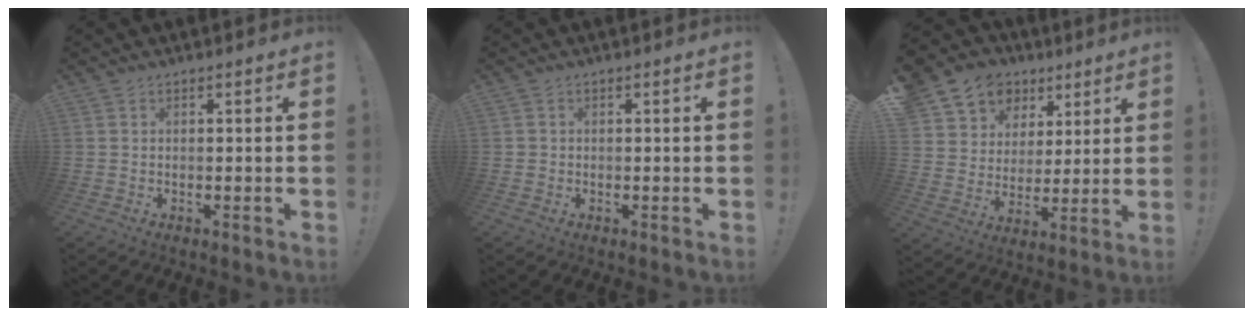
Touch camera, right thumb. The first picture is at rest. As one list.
[{"total": 1.0, "force": [-0.1, 1.0, 0.2], "torque": [-0.008, 0.005, -0.001]}, {"total": 11.1, "force": [6.6, 8.7, 1.9], "torque": [-0.034, -0.048, 0.138]}]